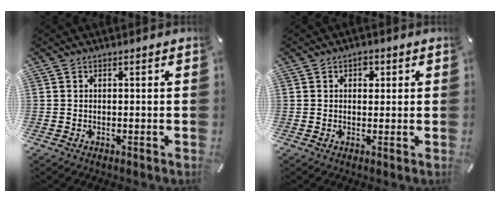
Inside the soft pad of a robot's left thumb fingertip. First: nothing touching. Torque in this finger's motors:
{"motor_torque": [0.30, 0.56, 0.08, -0.42, 0.04]}